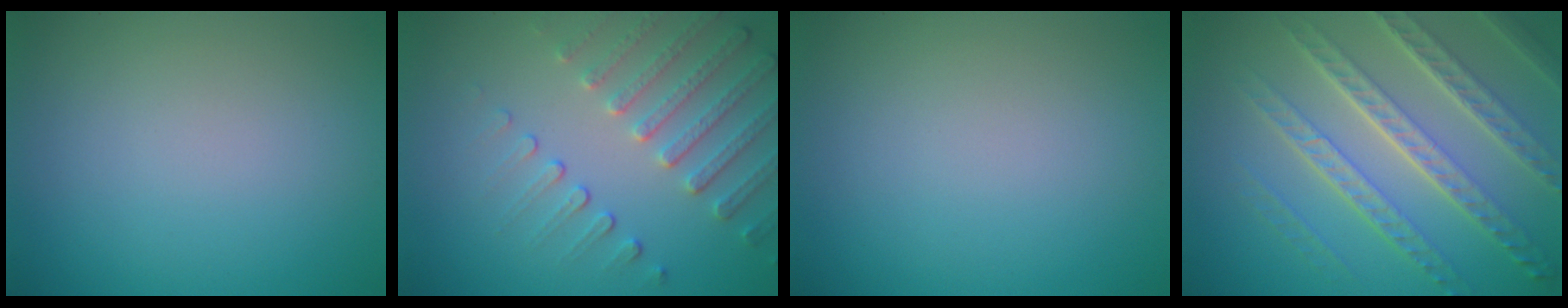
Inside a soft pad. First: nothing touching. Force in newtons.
{"total": 4.7, "press": 3.6, "slide": 3.0}
{"total": 0.0}
{"total": 7.3, "press": 5.3, "slide": 5.1}